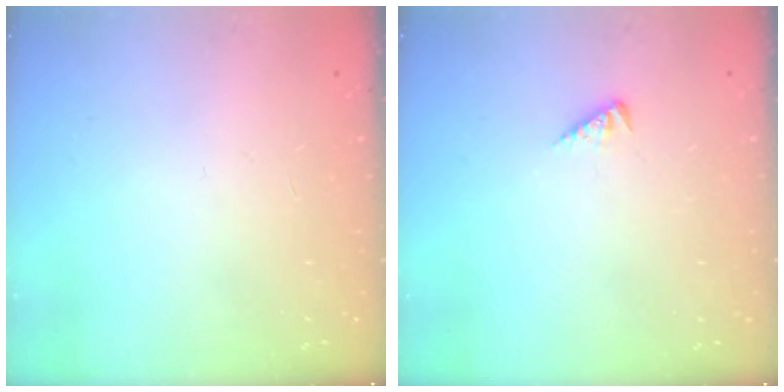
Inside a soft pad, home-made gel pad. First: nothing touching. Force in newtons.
{"total": 2.0, "press": 1.9, "slide": 0.3}